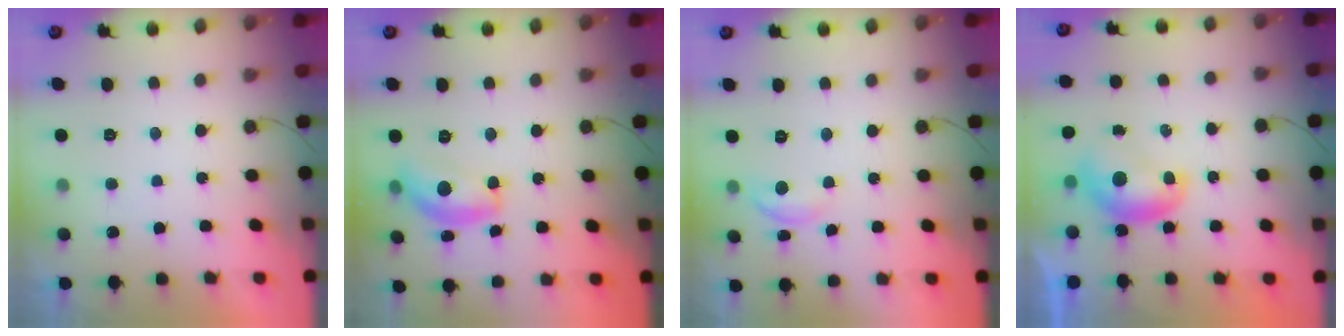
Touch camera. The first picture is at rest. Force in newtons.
{"total": 13.3, "press": 13.3, "slide": 0.6}
{"total": 5.3, "press": 5.2, "slide": 0.6}
{"total": 8.3, "press": 8.3, "slide": 0.7}